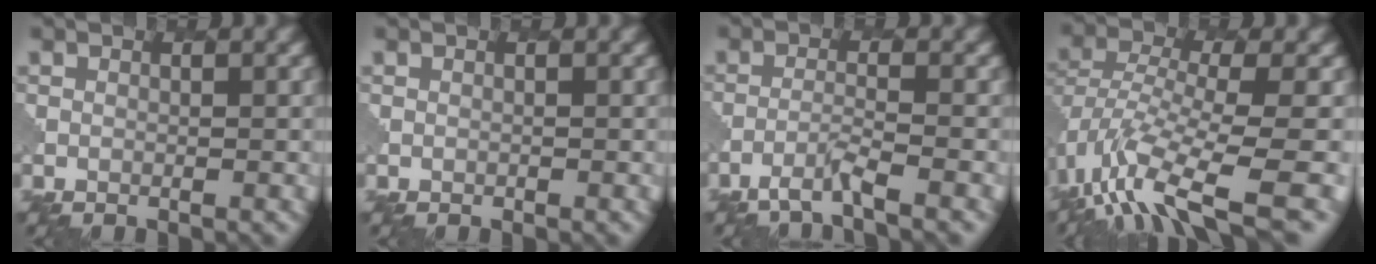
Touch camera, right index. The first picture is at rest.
{"total": 0.0}
{"total": 2.2, "force": [-1.8, -0.1, 1.3], "torque": [-0.027, 0.003, -0.052]}
{"total": 8.7, "force": [-4.5, 3.3, 6.7], "torque": [-0.139, -0.009, -0.086]}